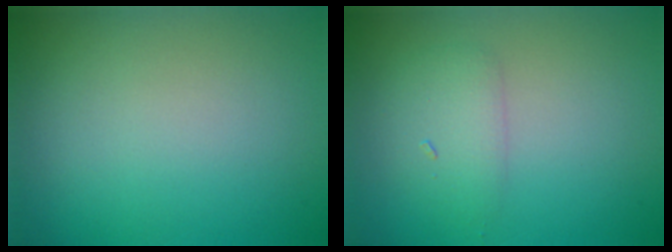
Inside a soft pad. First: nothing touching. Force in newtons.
{"total": 2.1, "press": 2.1, "slide": 0.1}